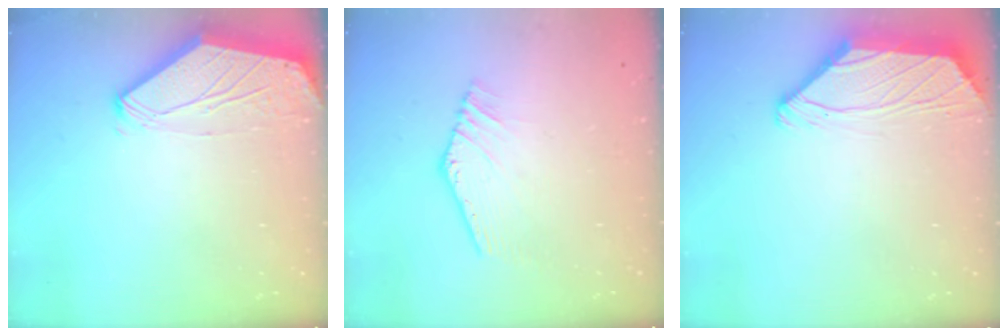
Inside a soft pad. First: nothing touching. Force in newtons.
{"total": 3.4, "press": 3.4, "slide": 0.2}
{"total": 1.6, "press": 1.5, "slide": 0.6}